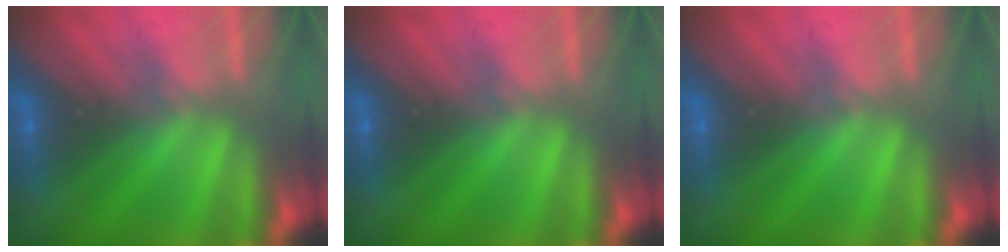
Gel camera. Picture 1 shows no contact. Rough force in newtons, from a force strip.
{"total": 0.0}
{"total": 0.0}